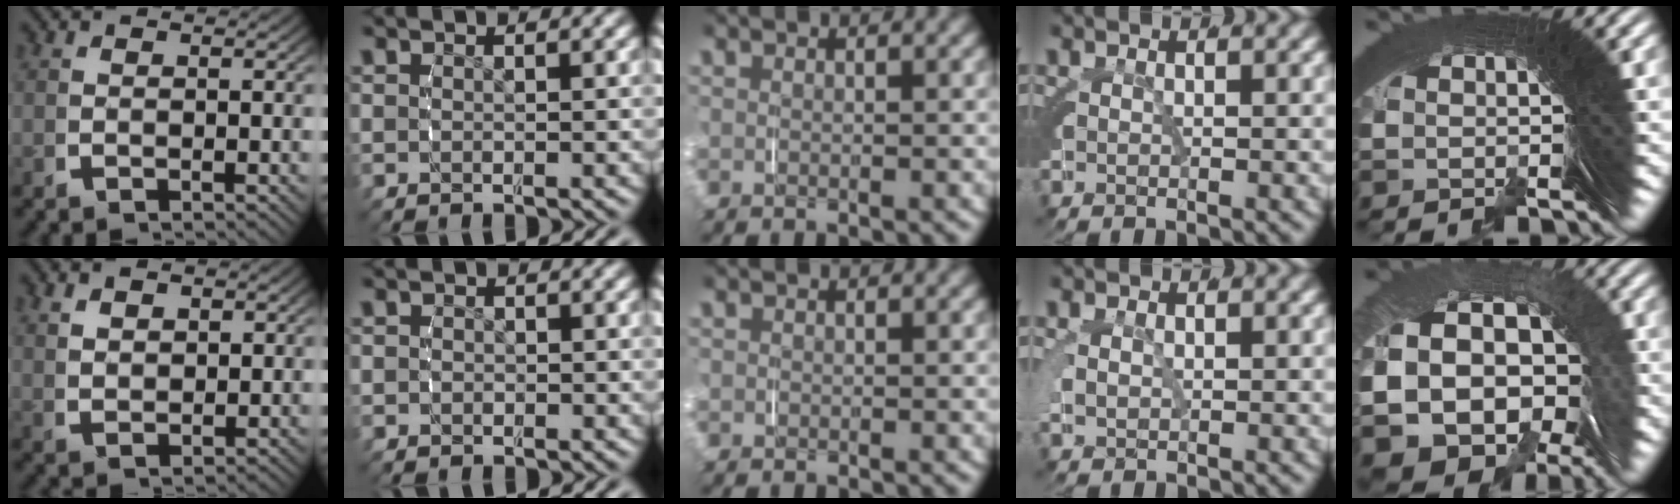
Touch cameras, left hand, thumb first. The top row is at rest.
{"thumb": {"total": 2.3, "force": [1.4, 1.3, 1.4], "torque": [-0.017, 0.000, 0.036]}, "index": {"total": 0.8, "force": [-0.3, 0.8, 0.0], "torque": [-0.005, -0.001, -0.007]}, "ring": {"total": 1.7, "force": [0.2, 1.4, 1.1], "torque": [-0.035, -0.007, 0.011]}, "little": {"total": 16.0, "force": [-2.9, 12.5, 9.6], "torque": [-0.233, -0.066, -0.034]}}